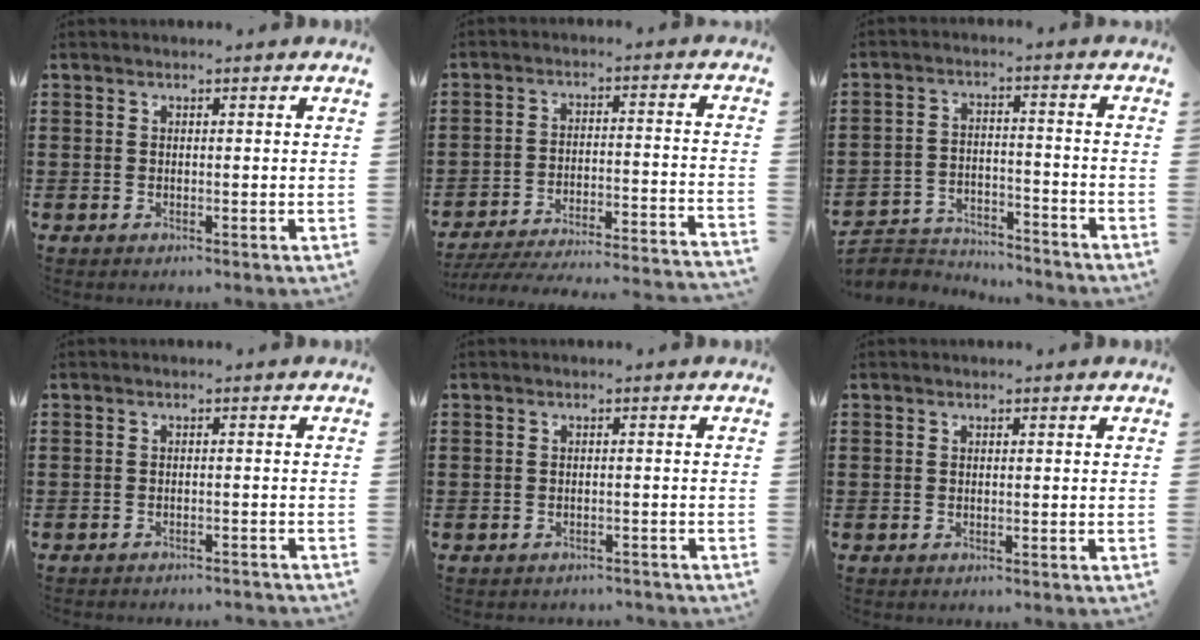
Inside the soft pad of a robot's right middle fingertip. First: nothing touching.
{"total": 5.1, "force": [-4.8, -0.2, 1.6], "torque": [-0.042, -0.016, -0.102]}
{"total": 4.1, "force": [-4.0, 0.8, 0.2], "torque": [-0.010, 0.007, -0.086]}
{"total": 1.3, "force": [-1.3, -0.1, 0.2], "torque": [-0.005, 0.003, -0.027]}
{"total": 1.3, "force": [-1.3, 0.3, -0.1], "torque": [-0.003, 0.001, -0.028]}
{"total": 0.0}